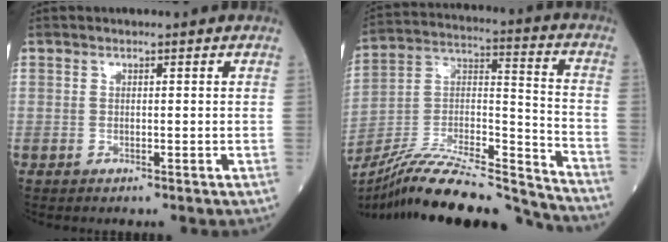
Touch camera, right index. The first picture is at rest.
{"total": 24.3, "force": [-22.3, 1.9, 9.5], "torque": [-0.160, 0.008, -0.371]}